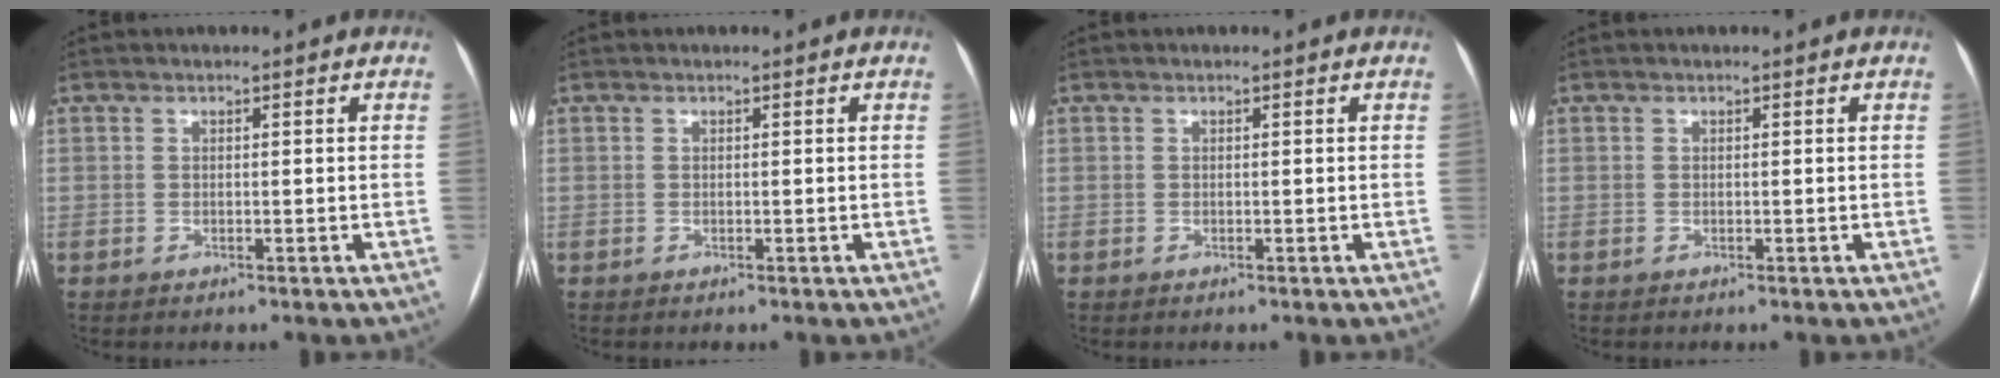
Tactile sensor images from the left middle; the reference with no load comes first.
{"total": 0.0}
{"total": 0.0}
{"total": 0.0}